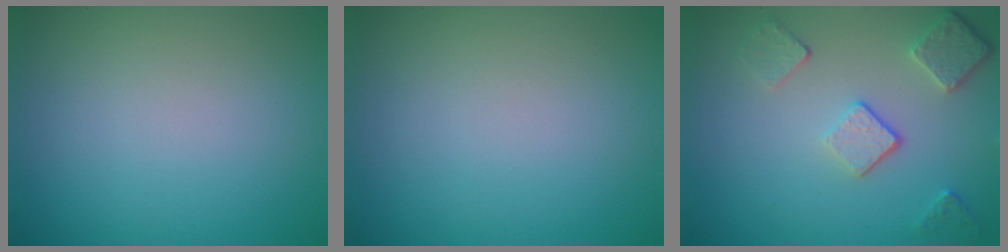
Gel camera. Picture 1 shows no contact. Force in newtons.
{"total": 0.0}
{"total": 3.5, "press": 2.8, "slide": 2.1}